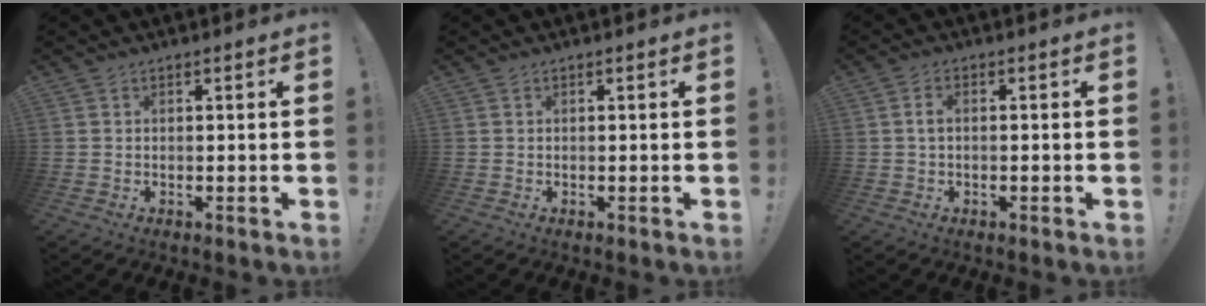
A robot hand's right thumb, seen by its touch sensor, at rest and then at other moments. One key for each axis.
{"total": 0.0}
{"total": 1.8, "fx": -0.1, "fy": 1.1, "fz": 1.4, "tx": -0.024, "ty": 0.008, "tz": -0.001}